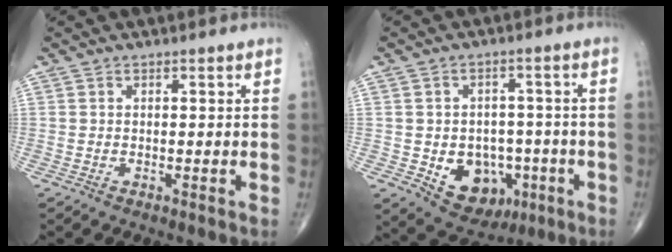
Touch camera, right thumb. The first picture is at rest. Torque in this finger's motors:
{"motor_torque": [-0.02, 0.18, 0.35, 0.22, 0.03]}